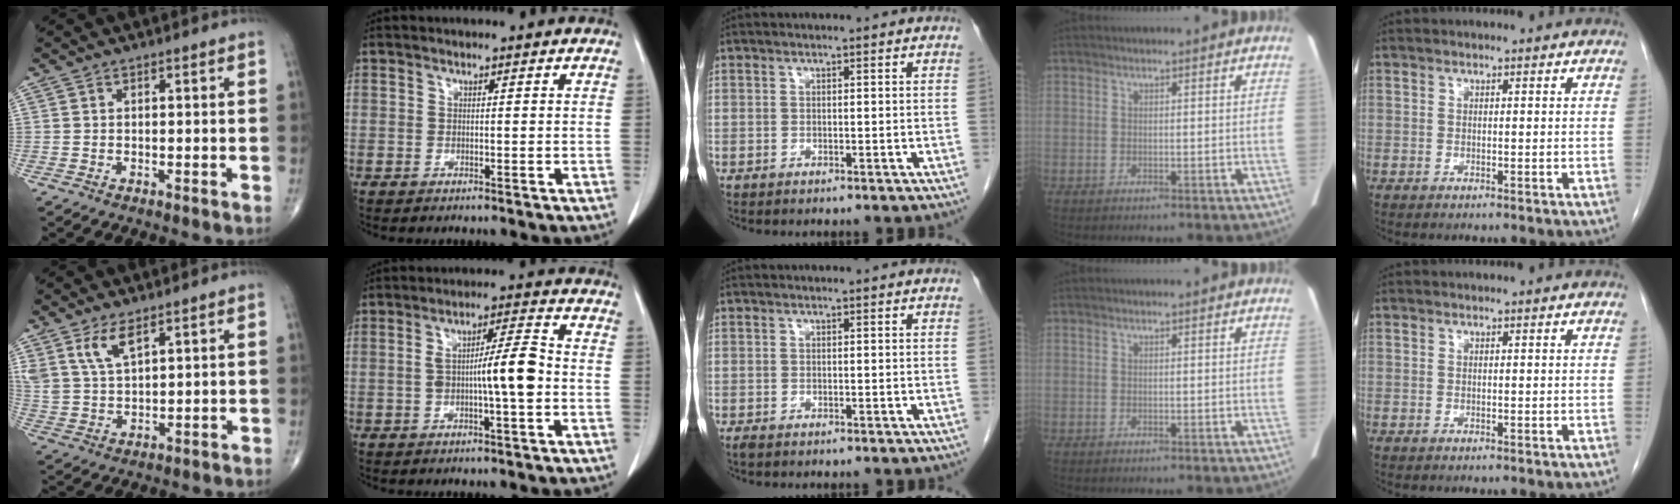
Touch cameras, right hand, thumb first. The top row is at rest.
{"thumb": {"total": 6.2, "force": [3.8, 2.3, 4.3], "torque": [-0.086, -0.019, 0.083]}, "index": {"total": 7.2, "force": [-1.1, 0.4, 7.1], "torque": [-0.122, 0.013, -0.020]}, "middle": {"total": 0.5, "force": [-0.4, 0.1, 0.2], "torque": [-0.012, -0.002, -0.007]}}